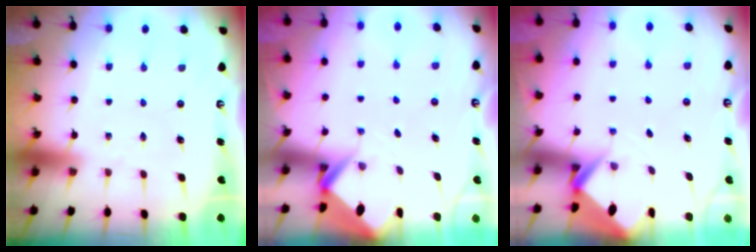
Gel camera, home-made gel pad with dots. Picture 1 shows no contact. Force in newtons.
{"total": 2.7, "press": 2.7, "slide": 0.1}
{"total": 2.6, "press": 2.6, "slide": 0.1}